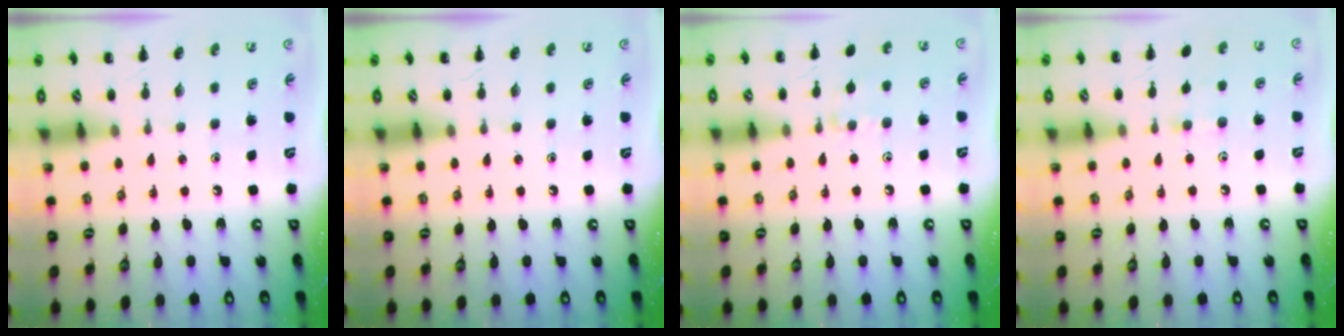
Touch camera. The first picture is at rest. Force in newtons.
{"total": 0.0}
{"total": 6.4, "press": 6.1, "slide": 2.1}
{"total": 5.7, "press": 5.5, "slide": 1.7}